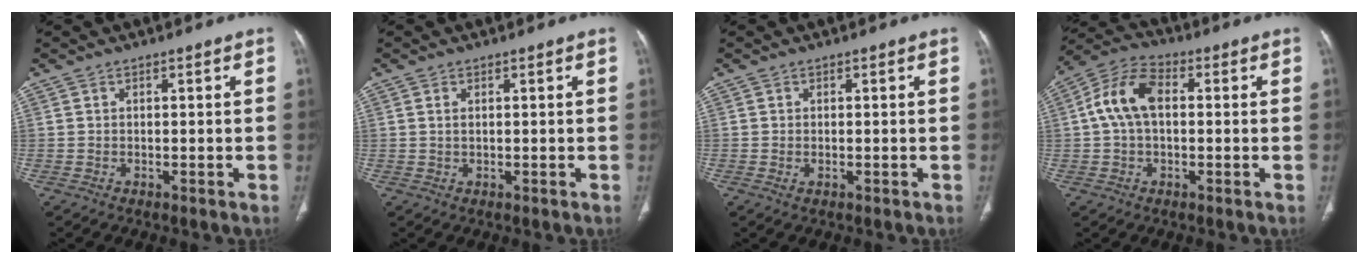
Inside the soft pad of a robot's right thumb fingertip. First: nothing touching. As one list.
[{"total": 0.9, "force": [0.3, 0.4, 0.7], "torque": [-0.021, 0.004, 0.009]}, {"total": 0.7, "force": [-0.2, 0.3, 0.5], "torque": [-0.013, -0.002, -0.001]}, {"total": 9.7, "force": [0.9, 6.0, 7.6], "torque": [-0.152, 0.028, 0.010]}]